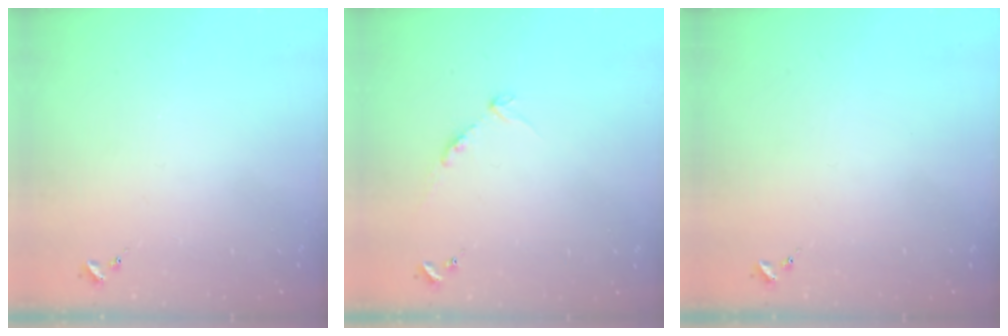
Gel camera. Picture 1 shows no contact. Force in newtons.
{"total": 5.3, "press": 5.2, "slide": 0.7}
{"total": 0.0}